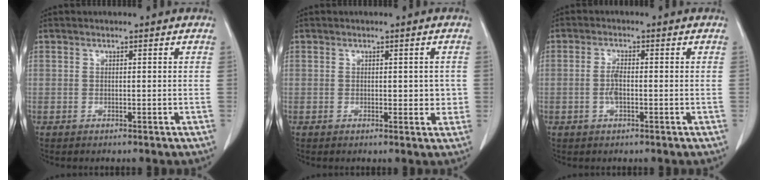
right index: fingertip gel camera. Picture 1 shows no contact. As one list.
[{"total": 2.9, "force": [0.0, 1.7, 2.4], "torque": [-0.021, 0.003, 0.005]}, {"total": 2.5, "force": [-0.5, 0.8, 2.4], "torque": [-0.053, 0.002, -0.009]}]